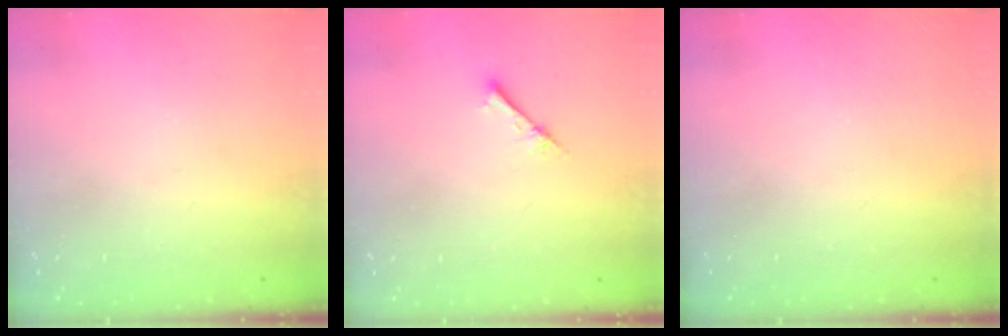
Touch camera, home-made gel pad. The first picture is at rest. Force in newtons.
{"total": 2.7, "press": 2.6, "slide": 0.3}
{"total": 0.0}